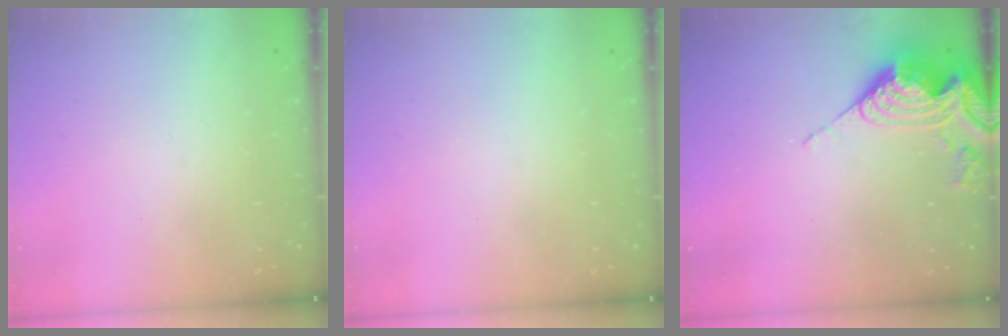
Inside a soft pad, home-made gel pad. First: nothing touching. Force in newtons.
{"total": 0.0}
{"total": 12.7, "press": 12.6, "slide": 1.6}